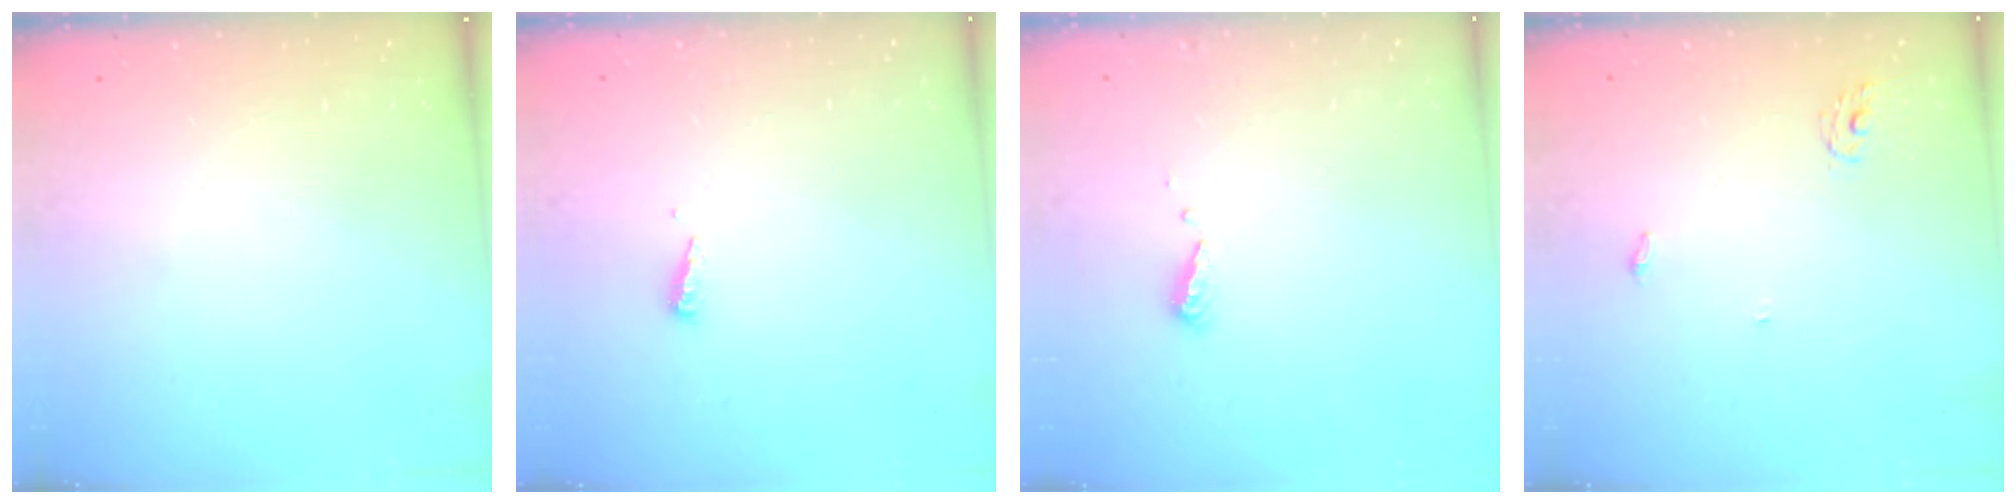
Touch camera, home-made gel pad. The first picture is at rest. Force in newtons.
{"total": 4.0, "press": 4.0, "slide": 0.4}
{"total": 4.2, "press": 4.2, "slide": 0.3}
{"total": 4.0, "press": 4.0, "slide": 0.3}